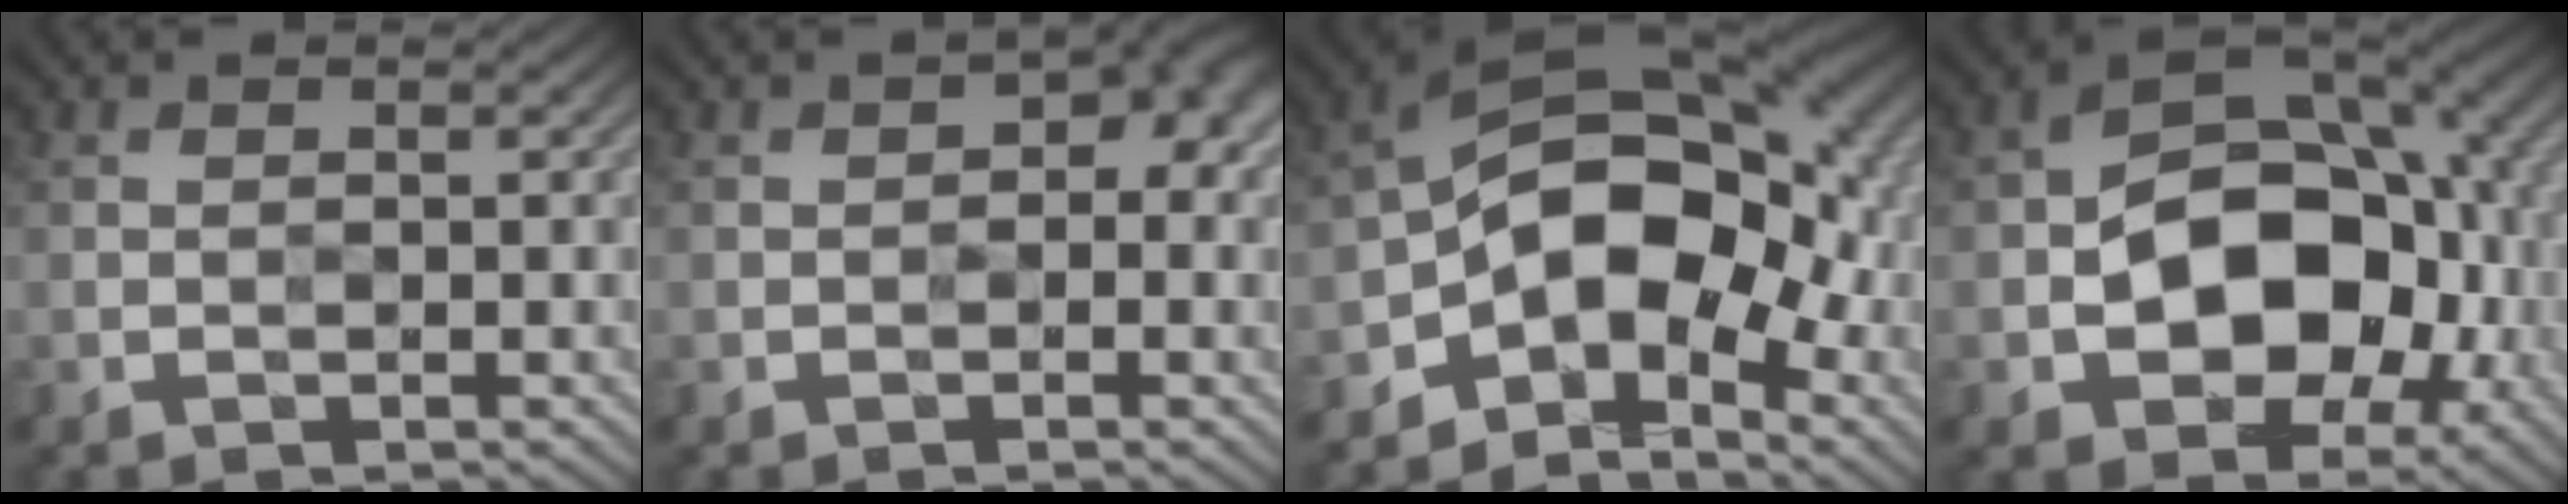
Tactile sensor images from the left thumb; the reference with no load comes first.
{"total": 3.8, "force": [0.1, 2.5, 2.9], "torque": [-0.029, -0.004, 0.004]}
{"total": 13.2, "force": [-3.5, 8.6, 9.5], "torque": [-0.126, -0.003, -0.076]}
{"total": 14.3, "force": [-1.9, 9.7, 10.4], "torque": [-0.156, -0.013, -0.036]}